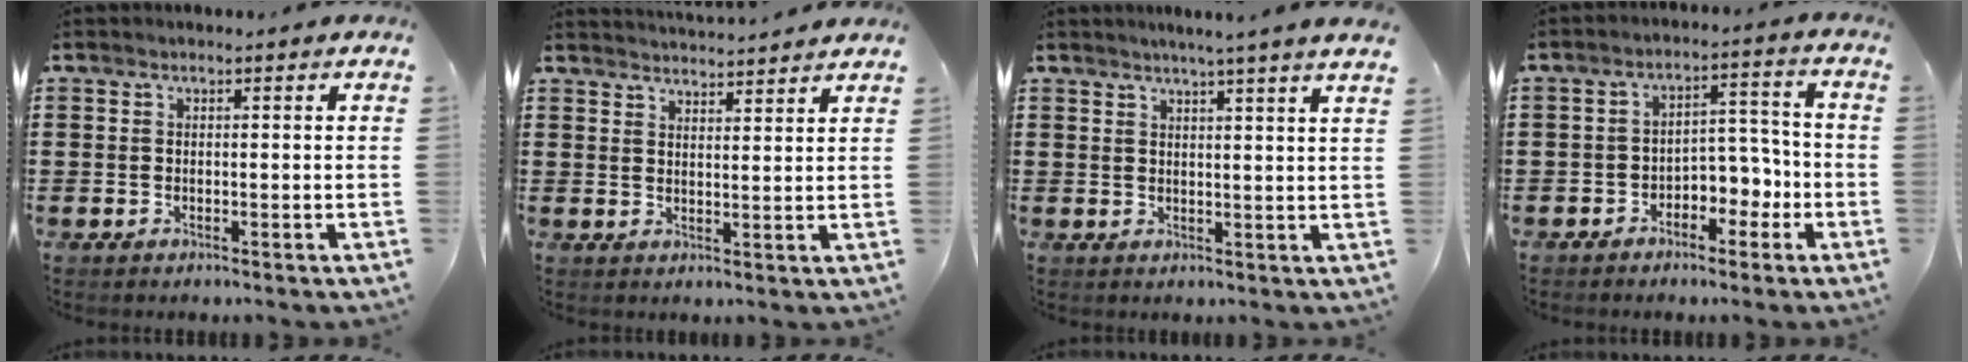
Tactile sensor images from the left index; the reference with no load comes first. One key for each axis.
{"total": 3.1, "fx": 3.0, "fy": -0.4, "fz": -0.2, "tx": -0.006, "ty": -0.016, "tz": 0.056}
{"total": 3.1, "fx": 2.6, "fy": -1.1, "fz": 1.2, "tx": -0.028, "ty": -0.011, "tz": 0.045}
{"total": 4.9, "fx": -3.1, "fy": 3.0, "fz": 2.3, "tx": -0.044, "ty": 0.014, "tz": -0.062}